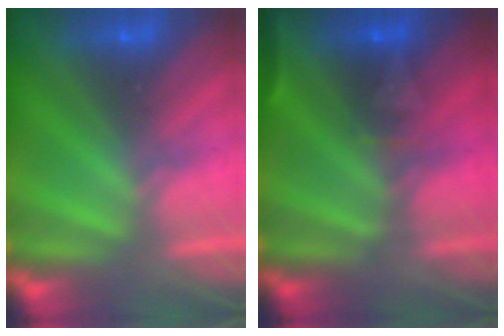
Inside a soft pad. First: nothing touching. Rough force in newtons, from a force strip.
{"total": 2.9}